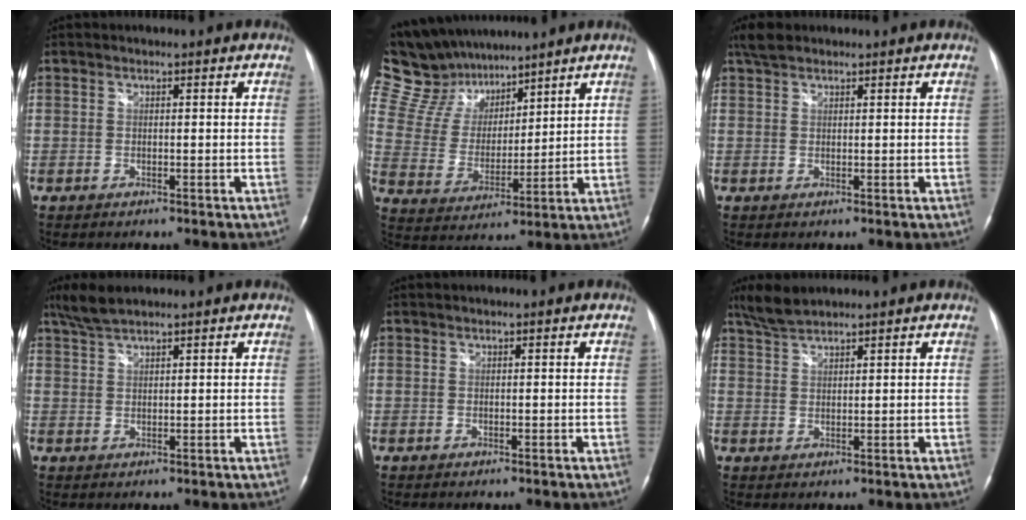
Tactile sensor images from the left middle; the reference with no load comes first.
{"total": 15.1, "force": [13.1, 6.2, 4.2], "torque": [-0.089, 0.032, 0.250]}
{"total": 2.6, "force": [2.1, 1.1, 1.1], "torque": [-0.025, 0.016, 0.040]}
{"total": 3.8, "force": [3.3, 0.3, 1.9], "torque": [-0.048, 0.011, 0.070]}
{"total": 0.0}
{"total": 3.7, "force": [3.5, 0.2, 1.3], "torque": [-0.036, 0.011, 0.074]}